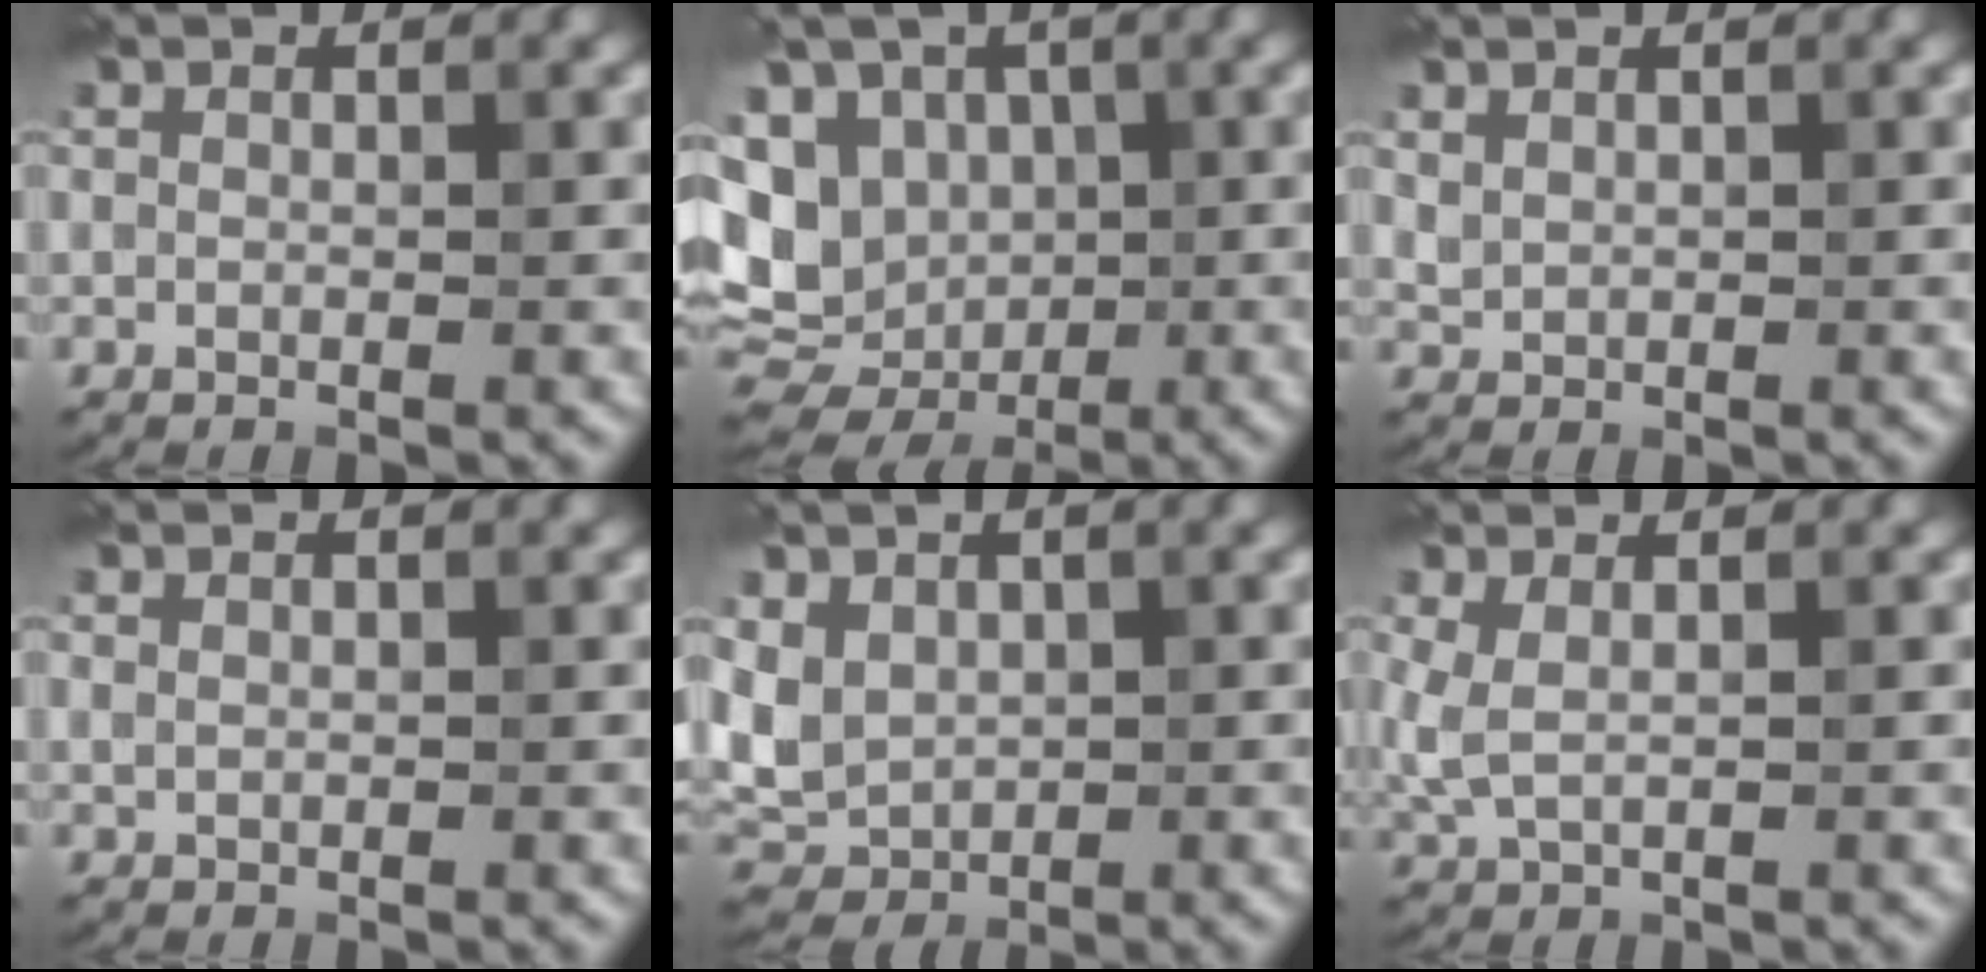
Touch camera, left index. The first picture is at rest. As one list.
[{"total": 12.5, "force": [-0.6, 10.3, 7.2], "torque": [-0.142, 0.003, -0.024]}, {"total": 0.9, "force": [0.6, 0.6, 0.4], "torque": [-0.010, -0.002, 0.018]}, {"total": 0.0}, {"total": 4.4, "force": [0.6, 3.6, 2.5], "torque": [-0.061, -0.006, 0.007]}, {"total": 2.0, "force": [0.5, 0.8, 1.8], "torque": [-0.053, -0.001, 0.011]}]